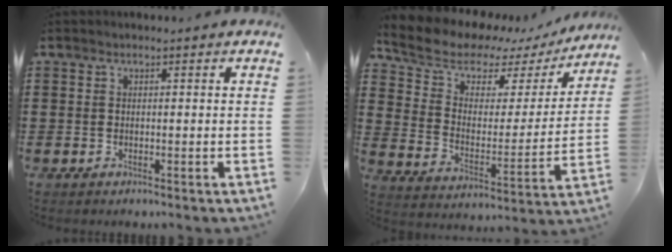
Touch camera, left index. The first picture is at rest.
{"total": 7.5, "force": [6.4, 3.4, 2.0], "torque": [-0.083, -0.037, 0.107]}